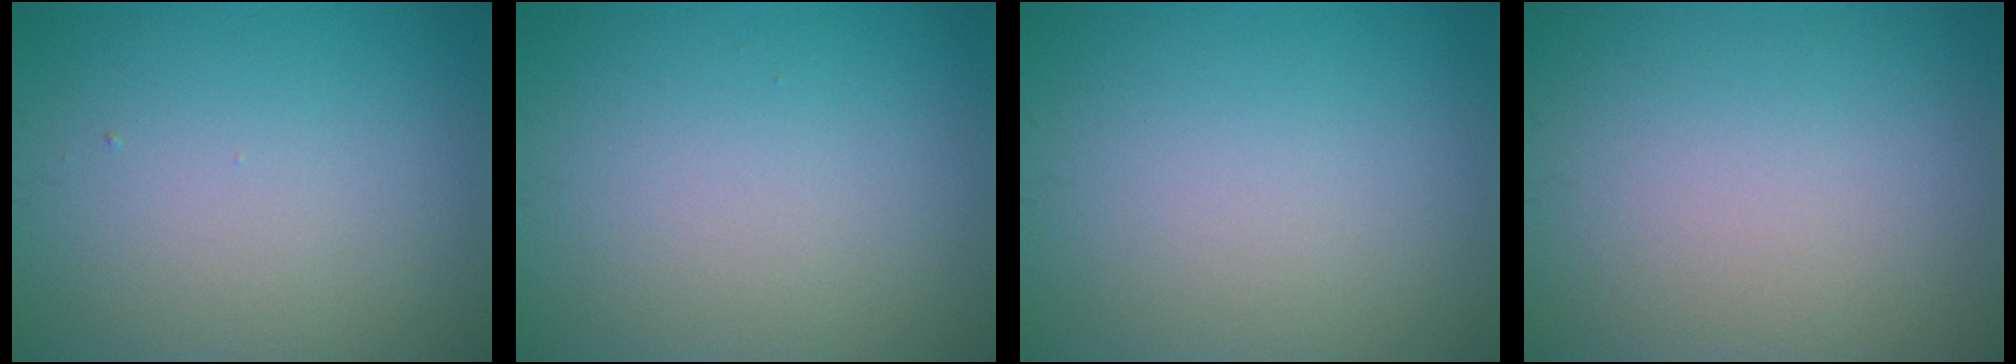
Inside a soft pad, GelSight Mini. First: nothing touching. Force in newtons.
{"total": 0.0}
{"total": 0.0}
{"total": 0.0}